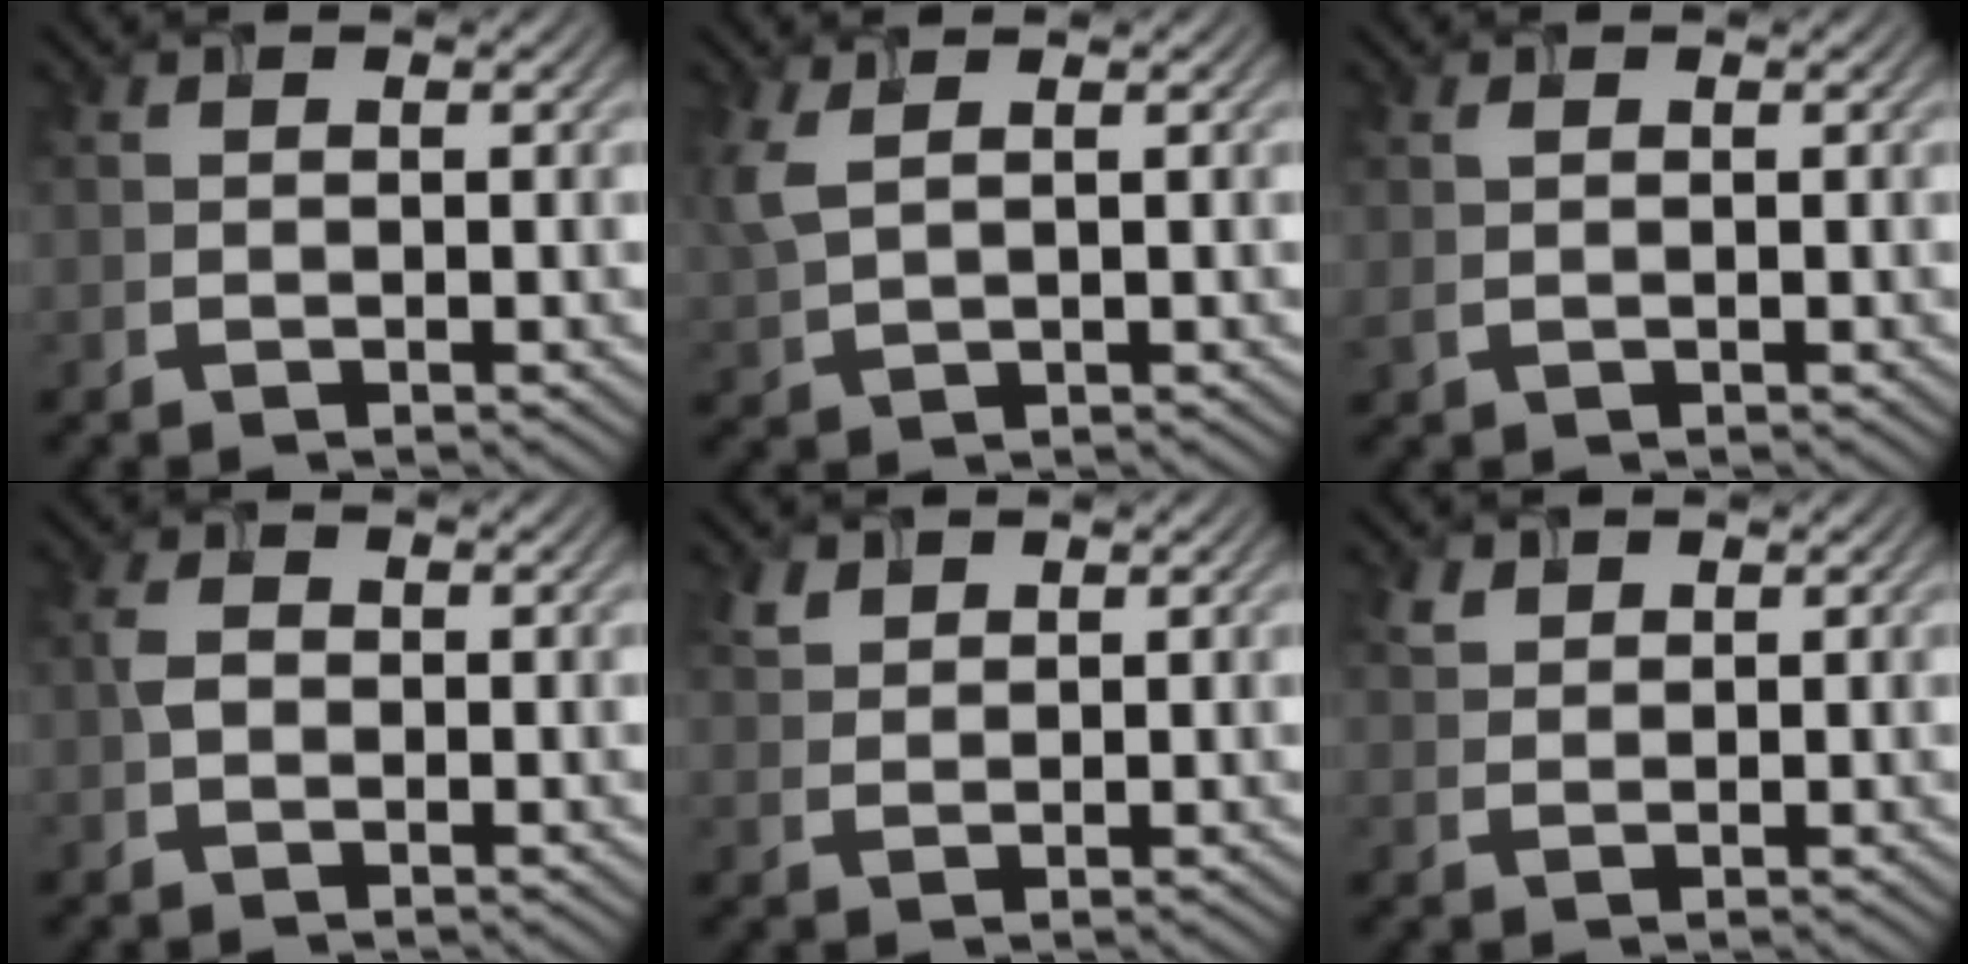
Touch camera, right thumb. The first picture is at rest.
{"total": 3.9, "force": [1.7, 1.7, 3.2], "torque": [-0.096, 0.007, 0.038]}
{"total": 0.8, "force": [0.3, 0.4, 0.6], "torque": [-0.018, 0.001, 0.006]}
{"total": 1.7, "force": [-0.2, 1.3, 1.1], "torque": [-0.023, 0.004, -0.009]}
{"total": 2.1, "force": [1.6, 1.0, 0.7], "torque": [-0.021, 0.003, 0.038]}
{"total": 1.6, "force": [1.2, 0.8, 0.5], "torque": [-0.015, 0.003, 0.028]}